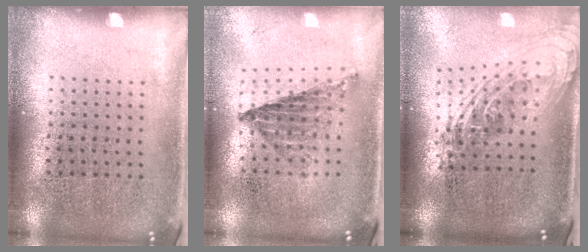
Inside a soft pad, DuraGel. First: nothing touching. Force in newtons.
{"total": 0.8, "press": 0.8, "slide": 0.2}
{"total": 2.2, "press": 1.7, "slide": 1.5}